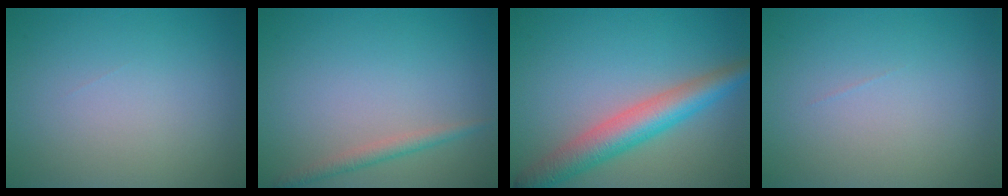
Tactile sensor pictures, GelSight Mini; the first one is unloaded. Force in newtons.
{"total": 1.6, "press": 1.6, "slide": 0.0}
{"total": 5.6, "press": 5.6, "slide": 0.1}
{"total": 0.0}